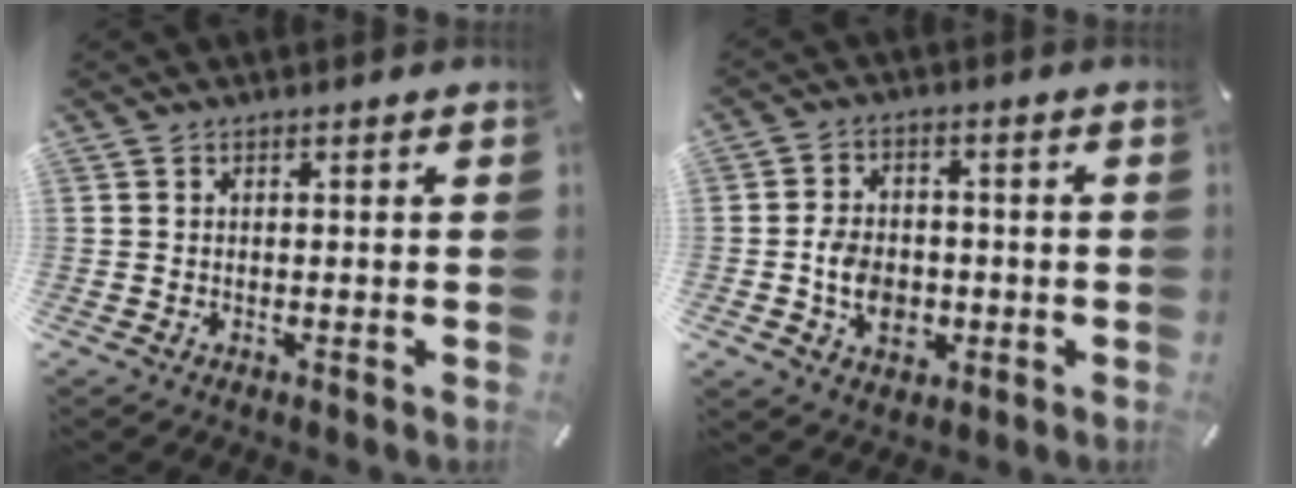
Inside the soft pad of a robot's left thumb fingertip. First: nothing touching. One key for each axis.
{"total": 8.4, "fx": -1.9, "fy": 6.8, "fz": 4.6, "tx": -0.101, "ty": 0.011, "tz": -0.034}